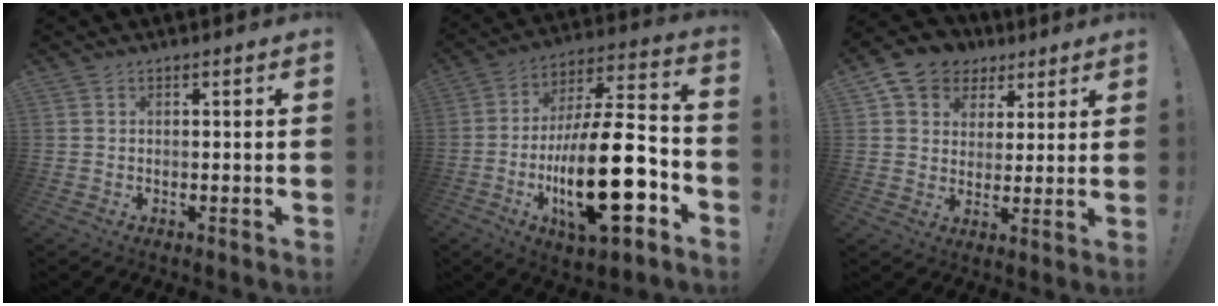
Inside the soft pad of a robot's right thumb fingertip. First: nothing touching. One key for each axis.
{"total": 26.5, "fx": -8.0, "fy": 9.3, "fz": 23.4, "tx": -0.421, "ty": 0.039, "tz": -0.130}
{"total": 10.1, "fx": 5.2, "fy": 8.2, "fz": 2.8, "tx": -0.048, "ty": -0.027, "tz": 0.107}